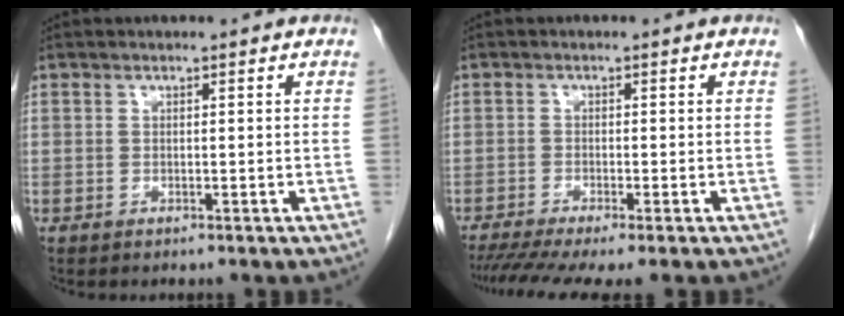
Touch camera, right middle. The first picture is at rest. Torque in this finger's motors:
{"motor_torque": [1.15, -0.99, 0.15, 0.07]}